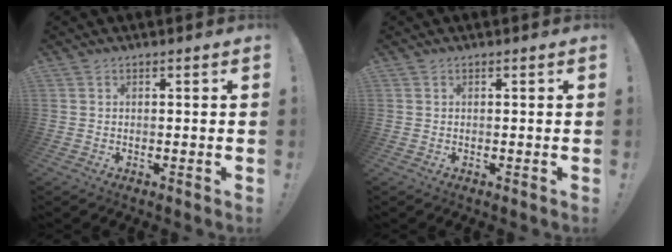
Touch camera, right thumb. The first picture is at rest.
{"total": 0.0}